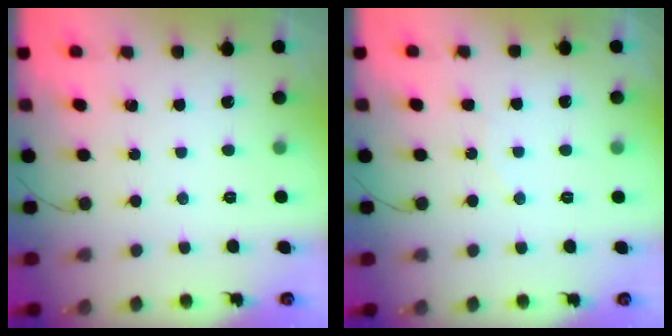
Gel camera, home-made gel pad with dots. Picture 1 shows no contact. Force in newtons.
{"total": 5.0, "press": 5.0, "slide": 0.4}